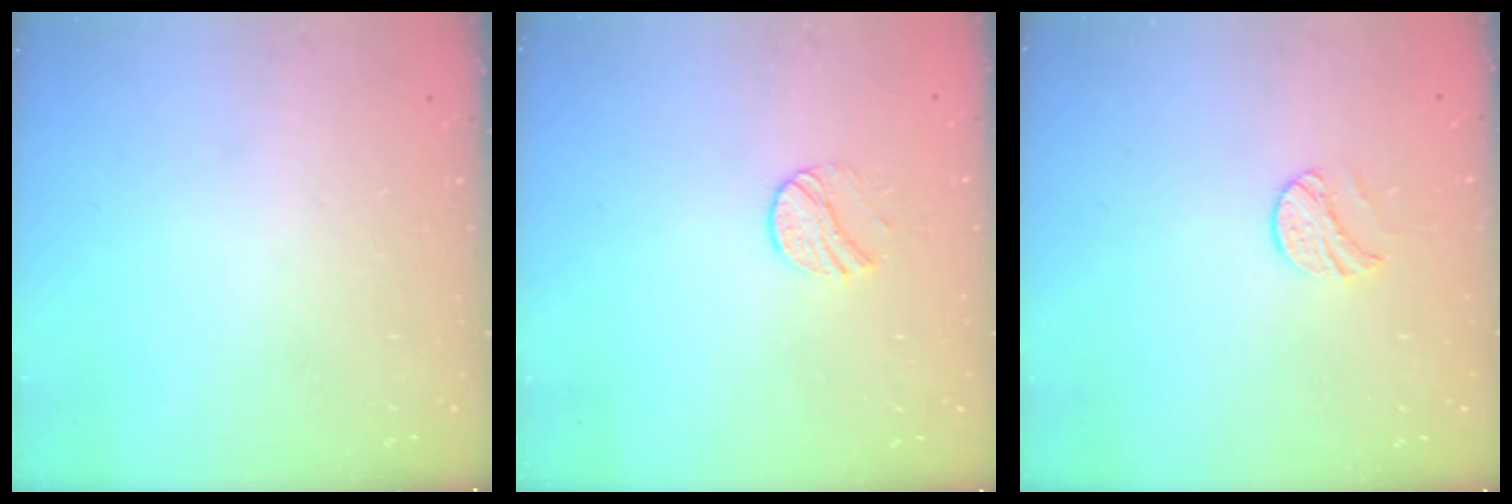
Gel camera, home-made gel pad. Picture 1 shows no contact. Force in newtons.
{"total": 7.7, "press": 7.7, "slide": 0.6}
{"total": 8.0, "press": 7.9, "slide": 0.6}